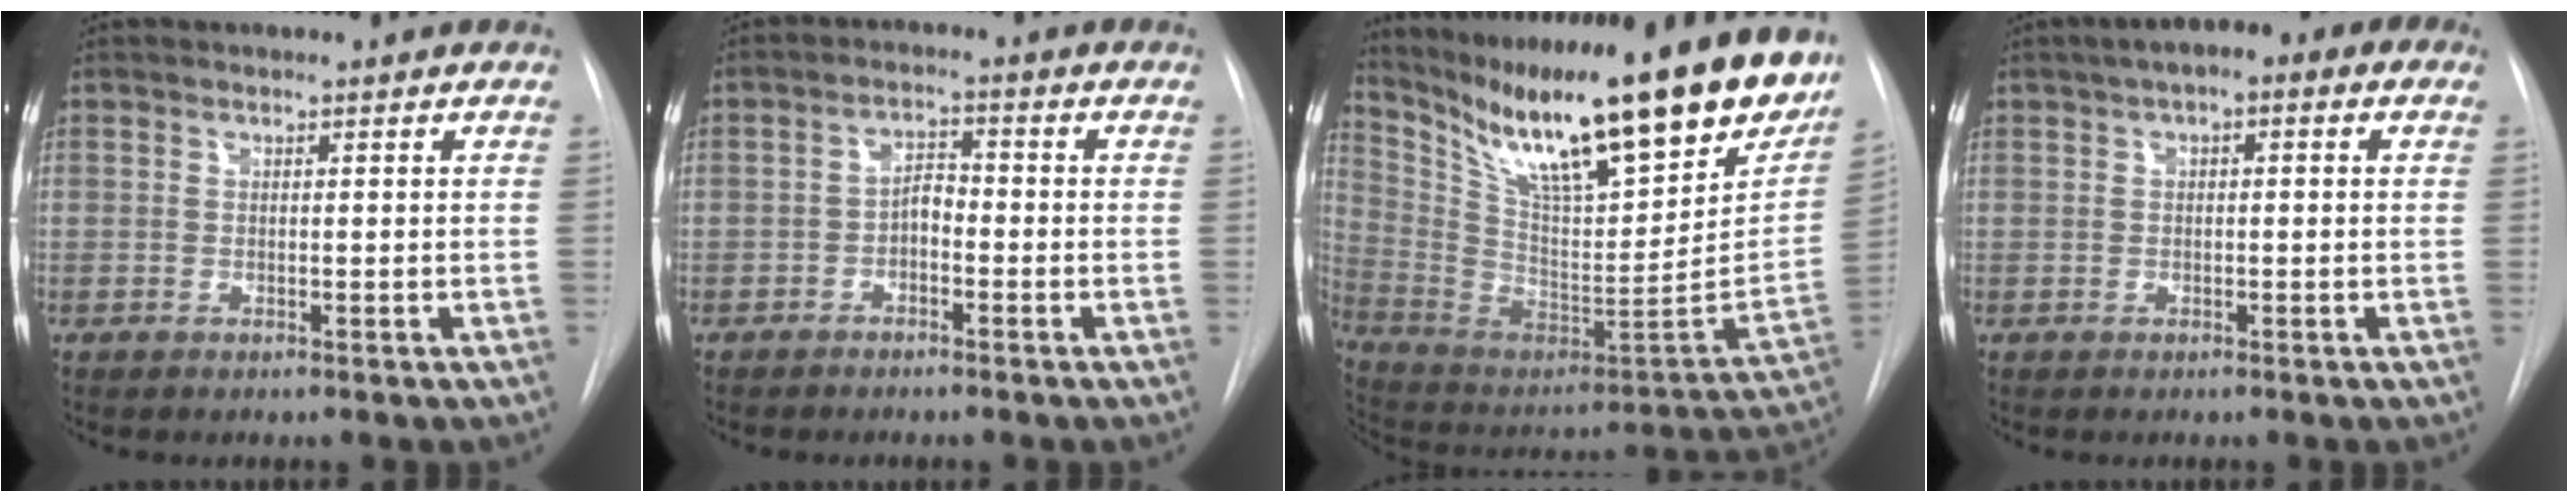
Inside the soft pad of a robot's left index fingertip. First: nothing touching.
{"total": 2.9, "force": [-1.4, 1.4, 2.1], "torque": [-0.033, 0.010, -0.027]}
{"total": 31.2, "force": [23.0, 6.0, 20.1], "torque": [-0.349, -0.049, 0.346]}
{"total": 6.3, "force": [2.9, 2.5, 5.0], "torque": [-0.076, 0.033, 0.033]}